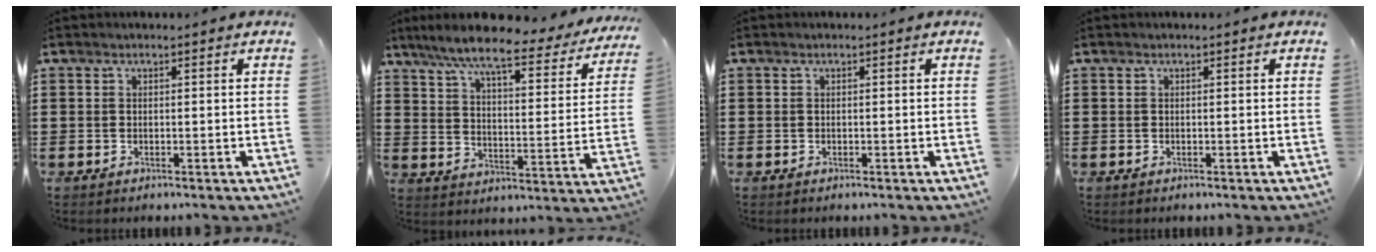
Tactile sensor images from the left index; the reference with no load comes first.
{"total": 8.8, "force": [7.1, 0.7, 5.1], "torque": [-0.119, -0.043, 0.114]}
{"total": 0.0}
{"total": 0.0}